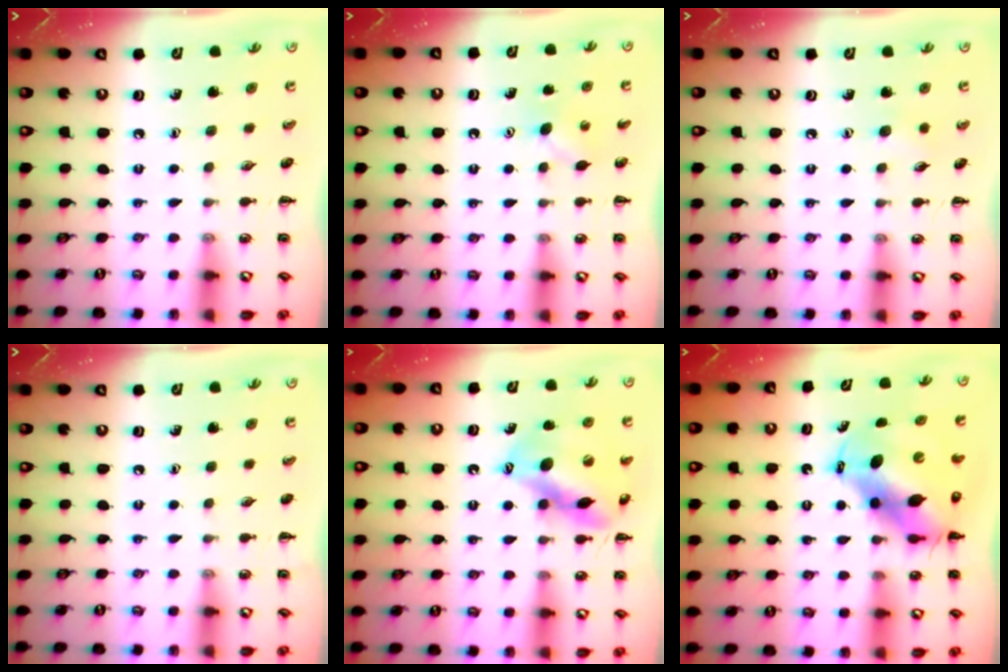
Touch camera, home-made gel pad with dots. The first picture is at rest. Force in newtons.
{"total": 3.7, "press": 3.6, "slide": 1.0}
{"total": 4.8, "press": 4.6, "slide": 1.0}
{"total": 0.0}
{"total": 13.6, "press": 13.2, "slide": 3.6}
{"total": 11.3, "press": 10.9, "slide": 3.0}